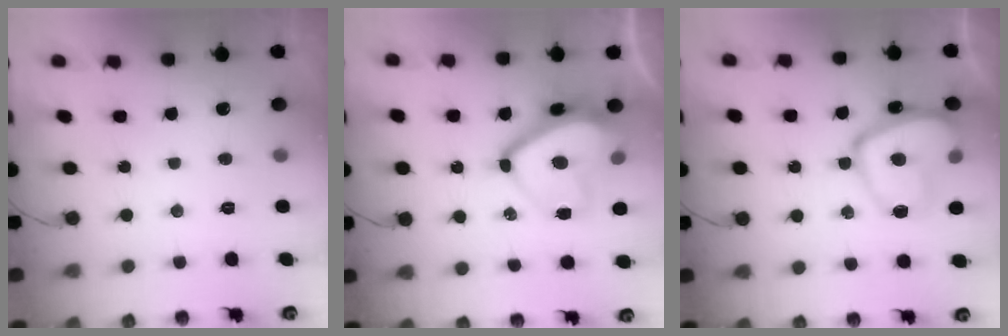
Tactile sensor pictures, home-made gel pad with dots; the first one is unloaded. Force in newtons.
{"total": 15.3, "press": 15.1, "slide": 2.5}
{"total": 15.9, "press": 15.8, "slide": 1.5}